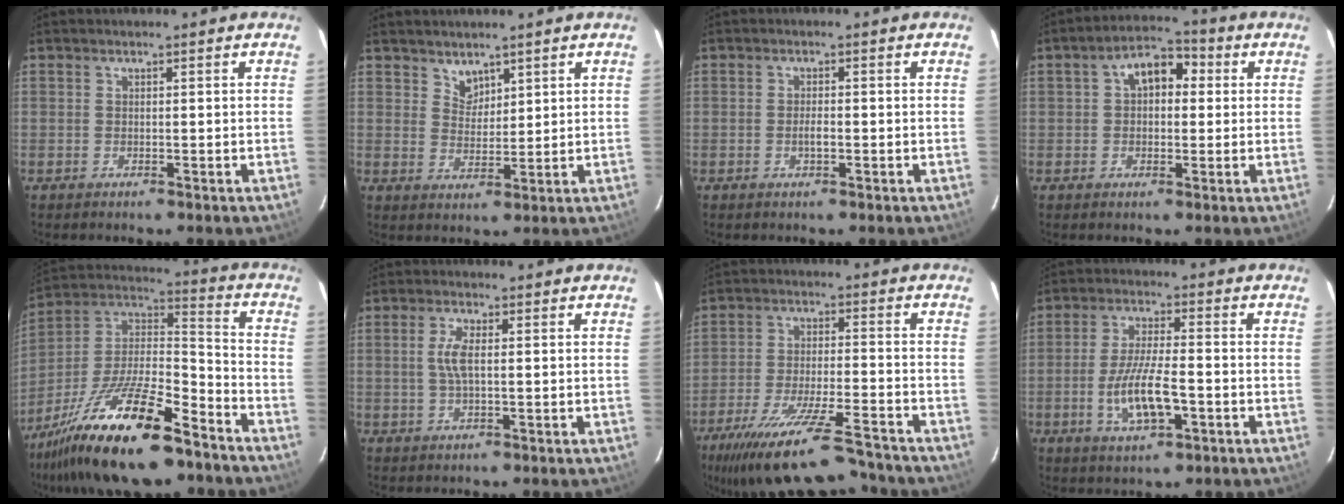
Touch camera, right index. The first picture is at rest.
{"total": 3.3, "force": [2.7, 1.9, 0.6], "torque": [-0.002, 0.004, 0.050]}
{"total": 1.7, "force": [-0.5, 0.6, 1.6], "torque": [-0.029, 0.000, -0.011]}
{"total": 7.1, "force": [1.3, 4.7, 5.1], "torque": [-0.082, 0.033, 0.023]}
{"total": 25.4, "force": [-16.5, 8.1, 17.5], "torque": [-0.337, -0.015, -0.281]}
{"total": 4.0, "force": [0.2, 1.3, 3.8], "torque": [-0.077, 0.002, 0.007]}
{"total": 20.5, "force": [-17.2, 3.6, 10.4], "torque": [-0.202, -0.036, -0.264]}
{"total": 9.9, "force": [-3.2, 2.9, 8.9], "torque": [-0.177, -0.007, -0.056]}